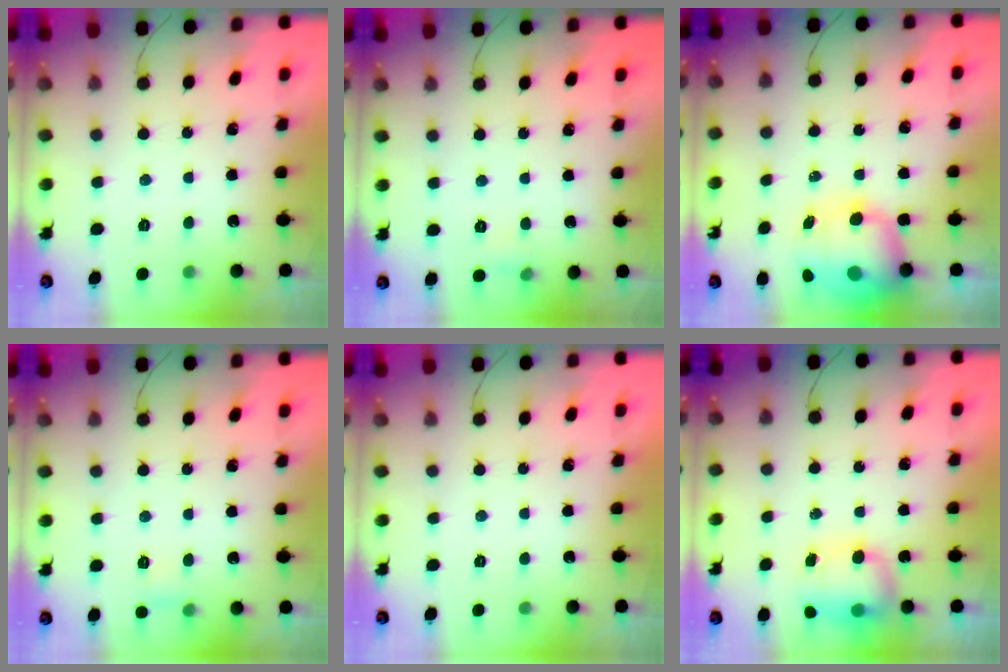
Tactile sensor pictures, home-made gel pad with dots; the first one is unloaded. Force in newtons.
{"total": 3.3, "press": 3.0, "slide": 1.2}
{"total": 13.2, "press": 12.8, "slide": 3.4}
{"total": 2.6, "press": 2.4, "slide": 1.0}
{"total": 0.0}
{"total": 9.6, "press": 8.3, "slide": 4.7}